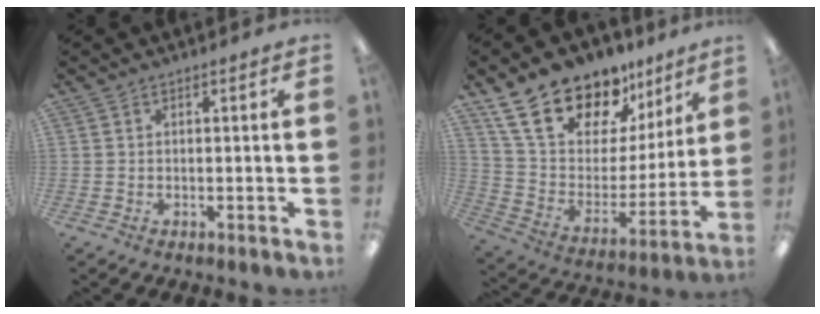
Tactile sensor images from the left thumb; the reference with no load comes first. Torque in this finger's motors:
{"motor_torque": [0.59, 0.42, 1.52, -1.25, 0.18]}